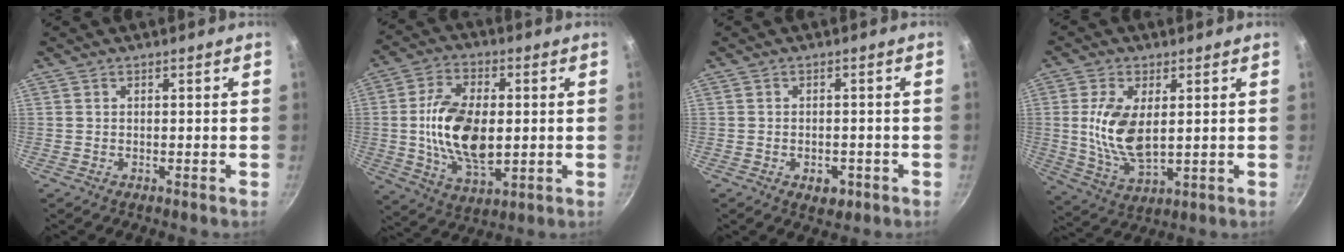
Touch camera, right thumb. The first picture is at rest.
{"total": 15.7, "force": [0.1, 8.8, 13.0], "torque": [-0.225, 0.003, 0.002]}
{"total": 3.8, "force": [-1.7, 2.4, 2.4], "torque": [-0.023, 0.009, -0.015]}
{"total": 11.4, "force": [1.5, 5.8, 9.7], "torque": [-0.190, -0.013, 0.036]}